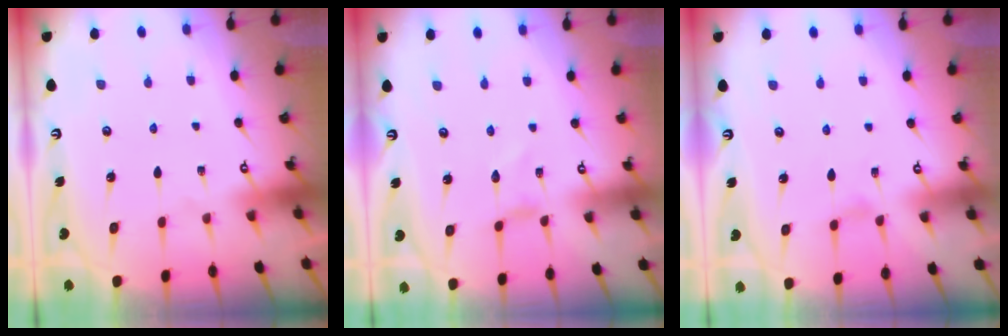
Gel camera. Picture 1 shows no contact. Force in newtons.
{"total": 0.0}
{"total": 1.8, "press": 1.8, "slide": 0.3}